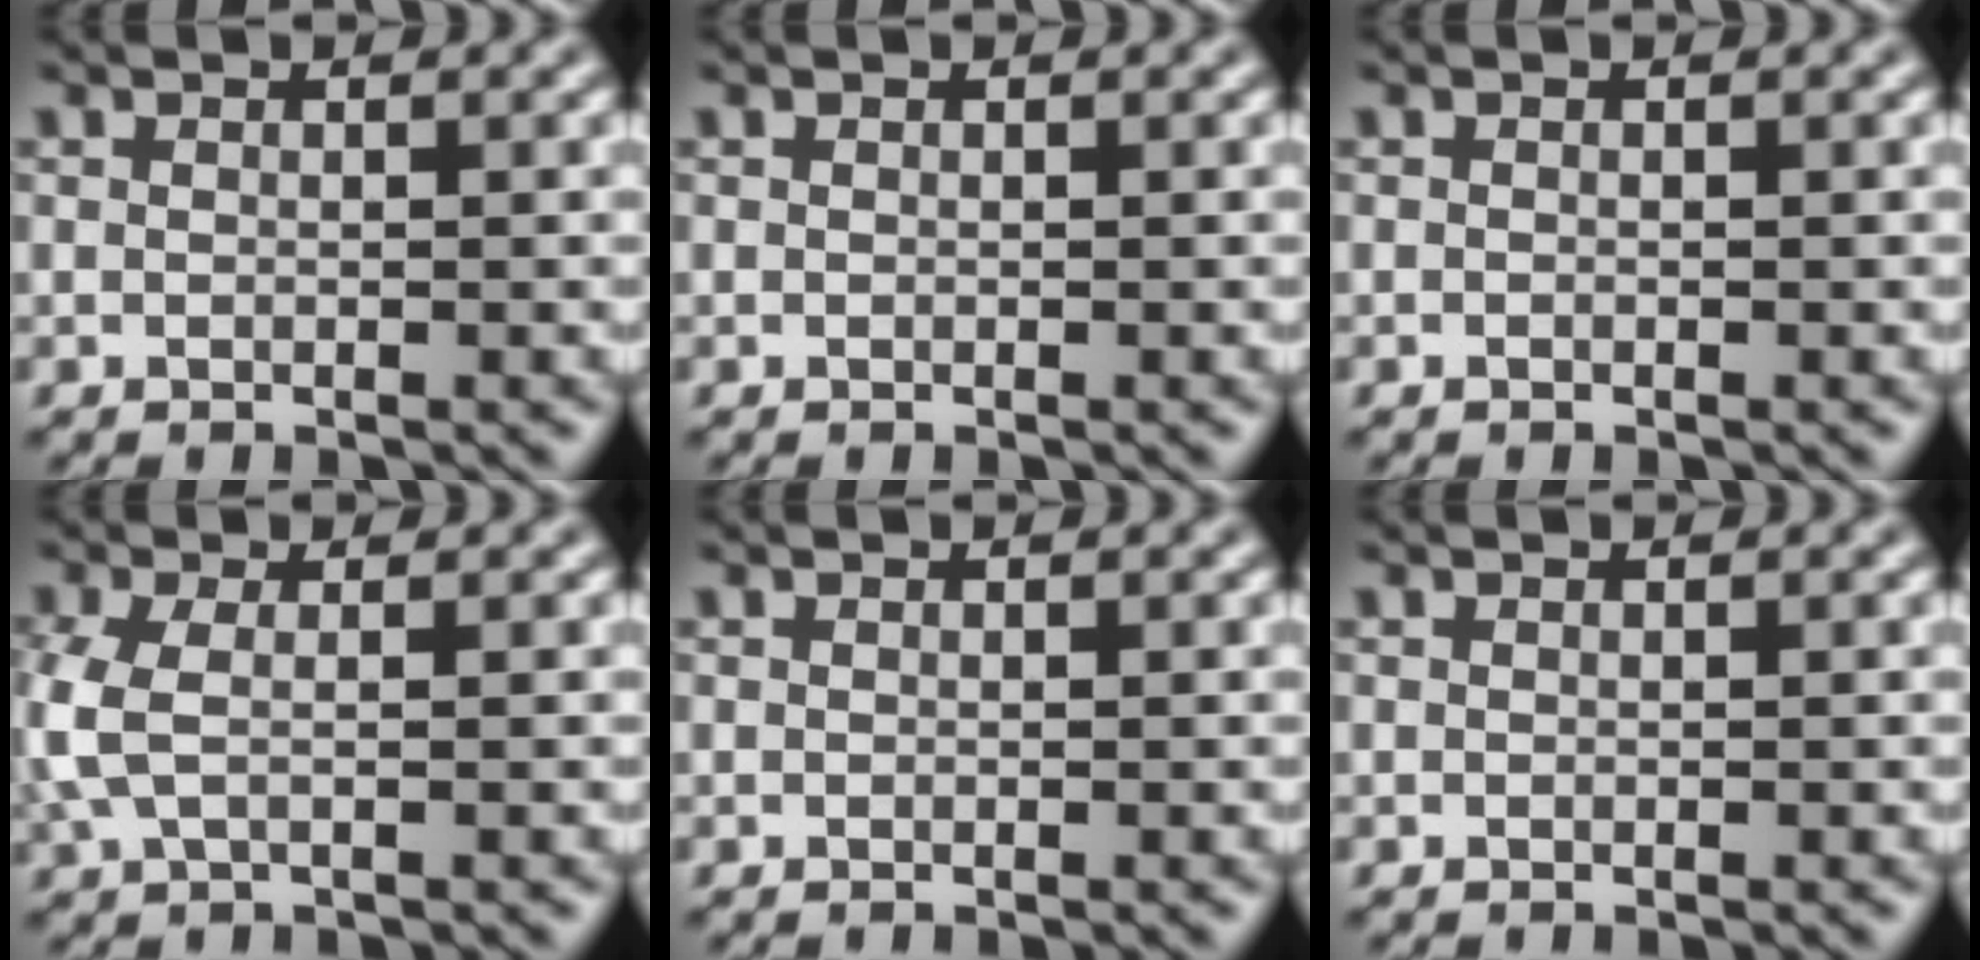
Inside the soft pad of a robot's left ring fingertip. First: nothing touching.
{"total": 0.0}
{"total": 0.0}
{"total": 2.8, "force": [-0.4, 1.3, 2.5], "torque": [-0.085, 0.001, -0.005]}
{"total": 0.0}
{"total": 0.0}